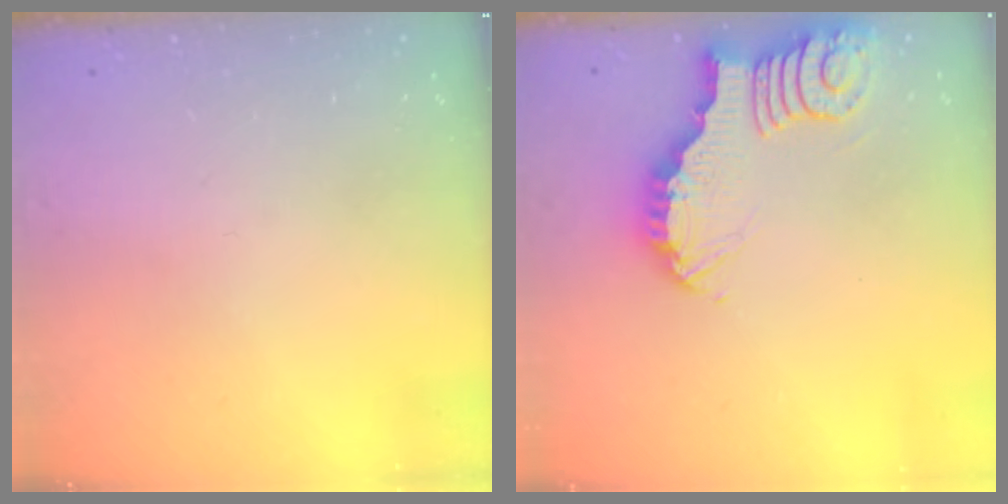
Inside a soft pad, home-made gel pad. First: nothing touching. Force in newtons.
{"total": 4.1, "press": 4.1, "slide": 0.4}